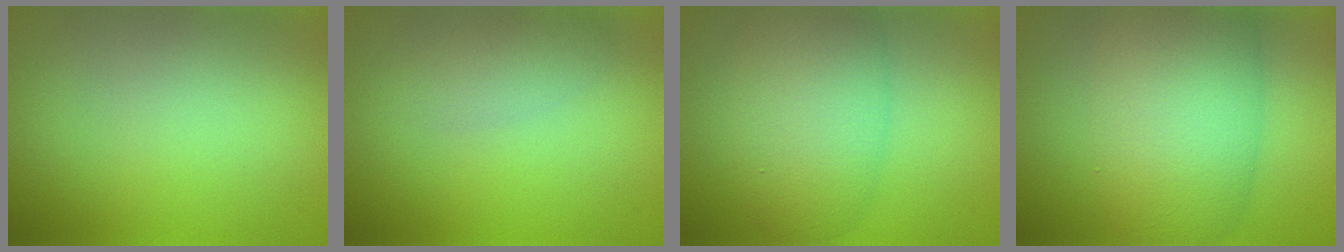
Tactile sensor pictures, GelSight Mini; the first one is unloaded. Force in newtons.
{"total": 1.7, "press": 1.7, "slide": 0.1}
{"total": 7.0, "press": 7.0, "slide": 0.5}
{"total": 10.1, "press": 10.1, "slide": 0.2}